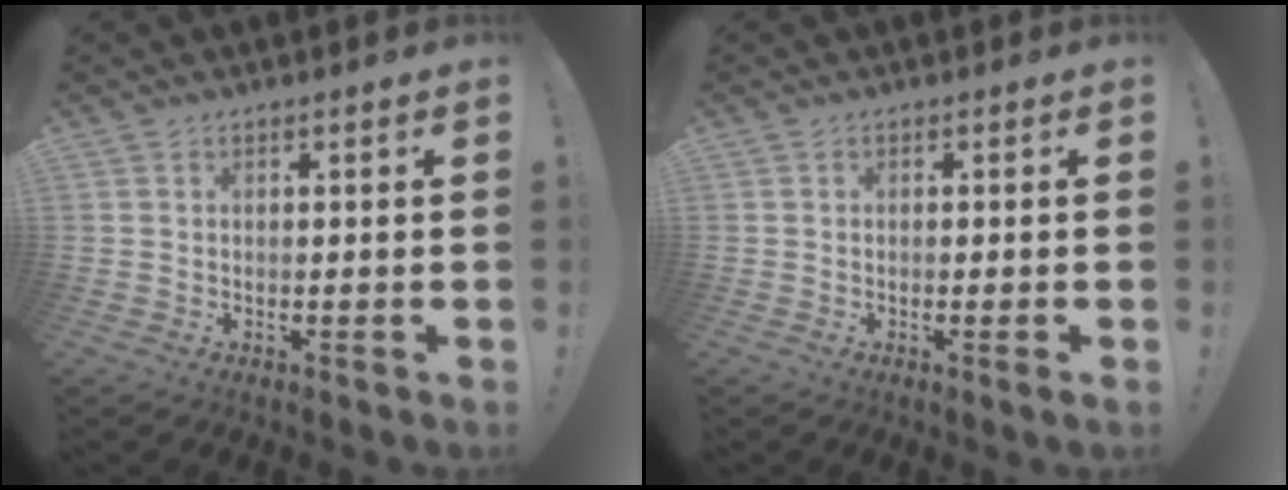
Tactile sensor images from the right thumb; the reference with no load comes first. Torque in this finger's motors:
{"motor_torque": [-0.01, -0.14, -0.24, 0.36, -0.10]}